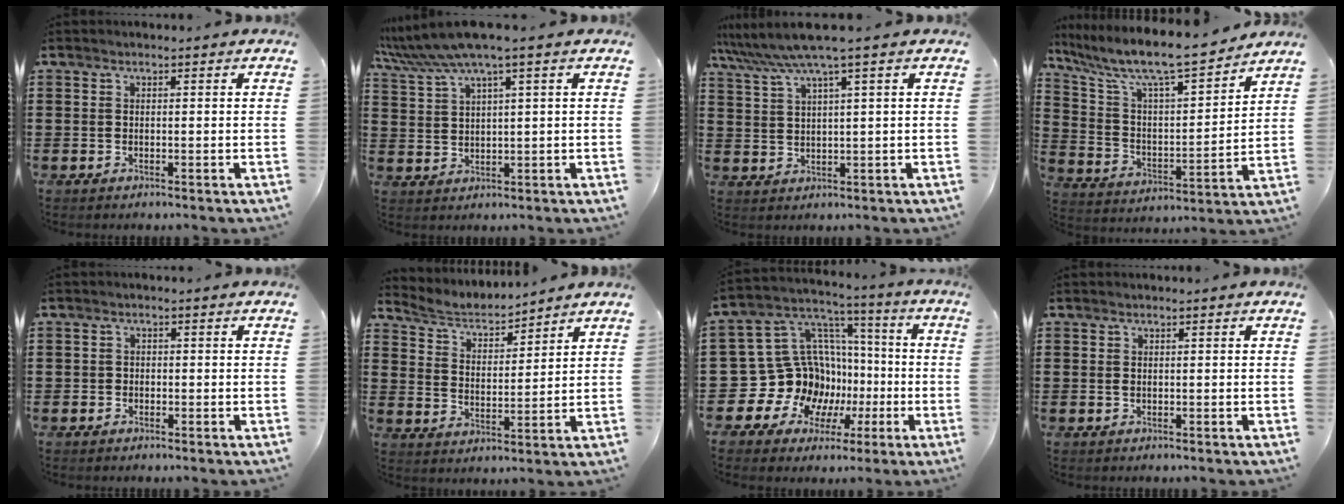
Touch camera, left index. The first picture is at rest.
{"total": 5.9, "force": [3.9, 0.1, 4.4], "torque": [-0.102, -0.013, 0.065]}
{"total": 5.2, "force": [3.5, -0.2, 3.9], "torque": [-0.088, -0.012, 0.057]}
{"total": 9.4, "force": [8.1, 1.2, 4.6], "torque": [-0.125, -0.056, 0.133]}
{"total": 1.0, "force": [-0.4, 0.9, 0.2], "torque": [-0.007, 0.003, -0.009]}
{"total": 3.8, "force": [3.7, 0.8, 0.5], "torque": [-0.033, -0.023, 0.058]}
{"total": 16.9, "force": [-3.4, 15.2, 6.5], "torque": [-0.173, -0.022, -0.018]}
{"total": 0.5, "force": [0.1, 0.3, 0.4], "torque": [-0.009, 0.001, 0.003]}